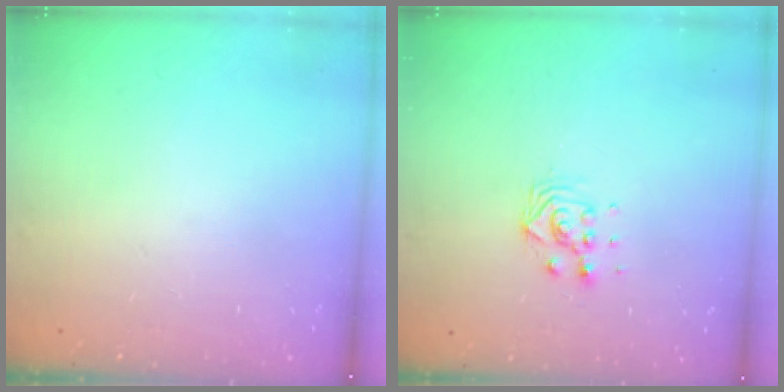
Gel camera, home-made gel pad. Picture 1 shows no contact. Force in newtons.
{"total": 5.3, "press": 5.2, "slide": 0.2}